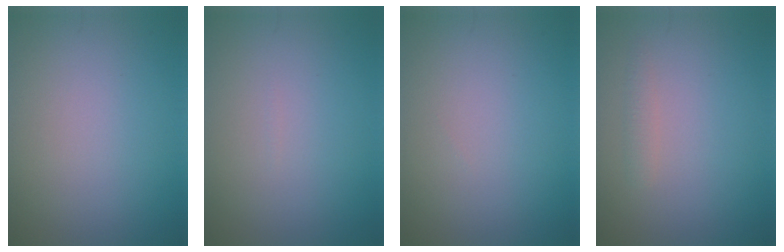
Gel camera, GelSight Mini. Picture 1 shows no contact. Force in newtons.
{"total": 0.0}
{"total": 0.0}
{"total": 0.9, "press": 0.9, "slide": 0.0}